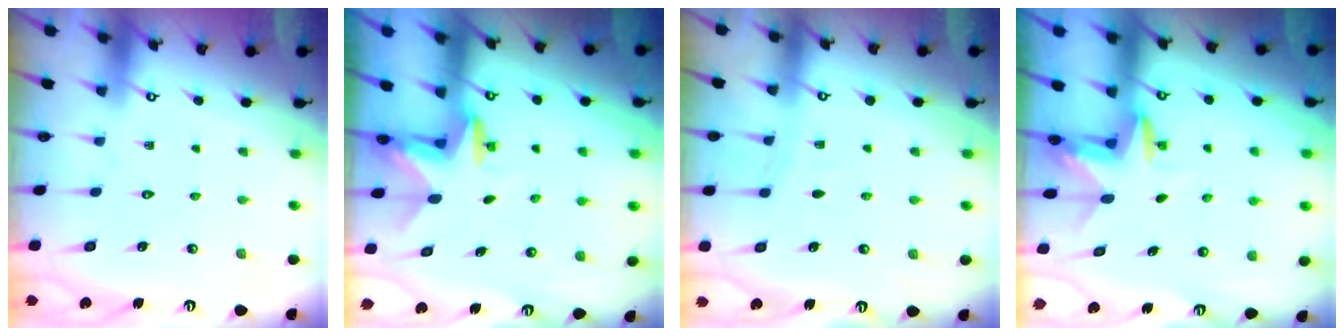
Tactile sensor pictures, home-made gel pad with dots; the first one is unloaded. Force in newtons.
{"total": 2.4, "press": 2.3, "slide": 0.4}
{"total": 3.1, "press": 3.1, "slide": 0.4}
{"total": 3.2, "press": 3.2, "slide": 0.3}